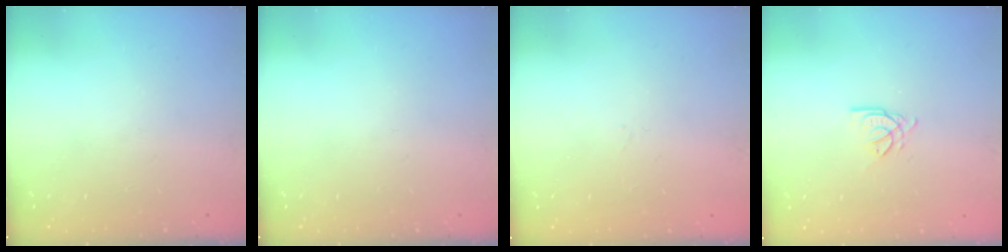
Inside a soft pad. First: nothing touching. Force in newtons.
{"total": 0.0}
{"total": 0.9, "press": 0.9, "slide": 0.2}
{"total": 3.5, "press": 3.5, "slide": 0.3}